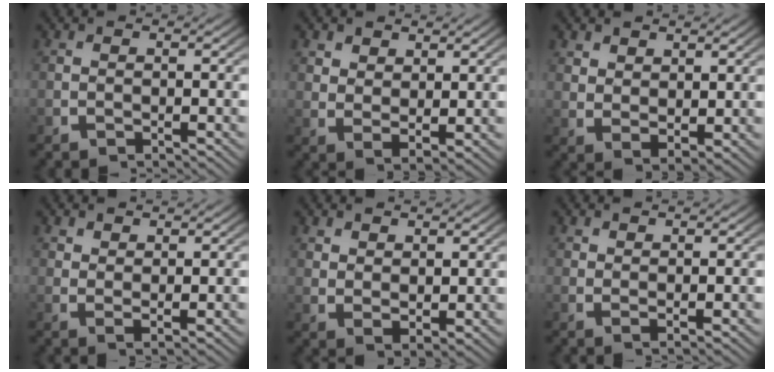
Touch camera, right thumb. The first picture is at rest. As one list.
[{"total": 2.8, "force": [2.2, 1.1, 1.3], "torque": [-0.021, -0.008, 0.050]}, {"total": 2.7, "force": [2.0, 1.2, 1.3], "torque": [-0.021, -0.010, 0.049]}, {"total": 1.9, "force": [1.8, 0.1, 0.5], "torque": [-0.007, -0.002, 0.041]}, {"total": 2.5, "force": [1.9, 1.0, 1.2], "torque": [-0.020, -0.007, 0.047]}, {"total": 1.4, "force": [1.4, -0.1, 0.4], "torque": [-0.005, -0.002, 0.033]}]